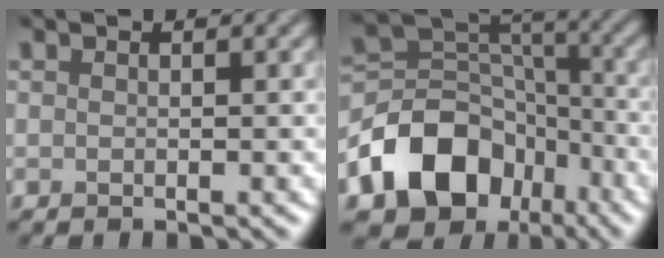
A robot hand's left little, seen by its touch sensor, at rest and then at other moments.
{"total": 10.9, "force": [-5.5, 8.0, 5.1], "torque": [-0.091, 0.003, -0.105]}